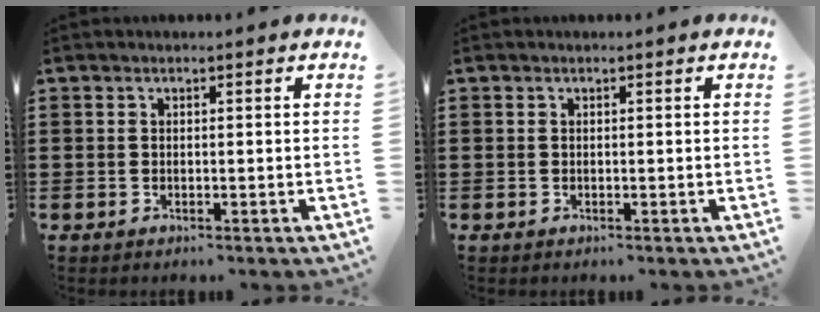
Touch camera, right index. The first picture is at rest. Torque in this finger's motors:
{"motor_torque": [-0.09, 0.10, 0.00, -0.01]}